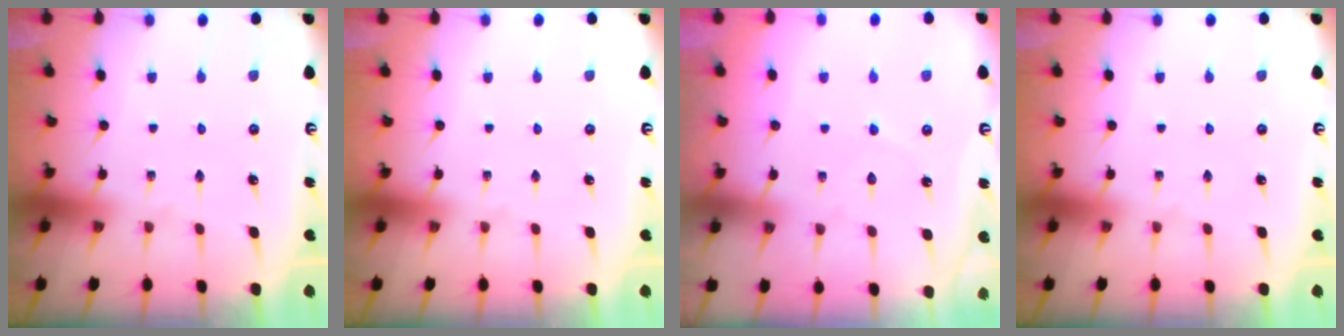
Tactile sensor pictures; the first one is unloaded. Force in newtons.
{"total": 0.0}
{"total": 2.3, "press": 2.3, "slide": 0.3}
{"total": 0.0}